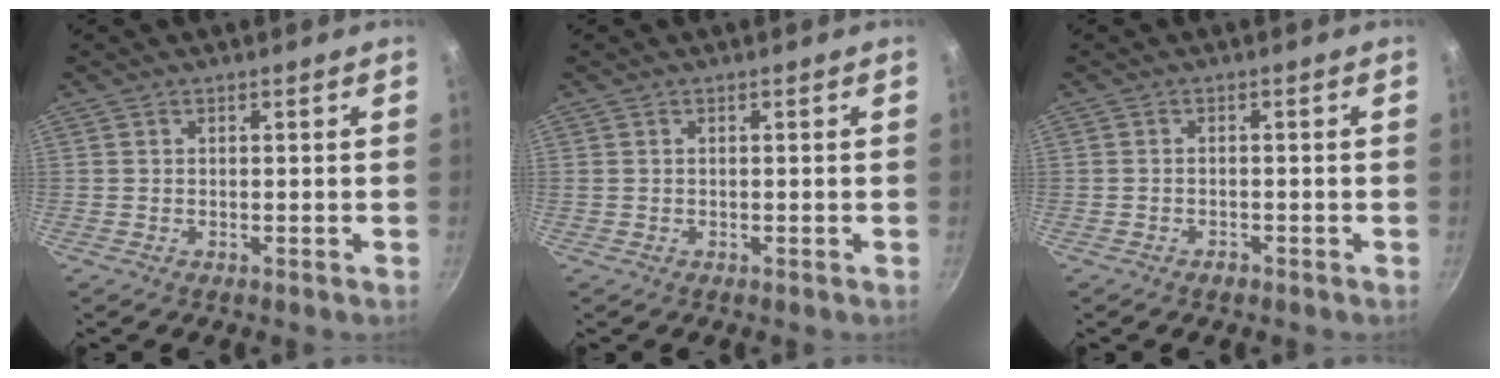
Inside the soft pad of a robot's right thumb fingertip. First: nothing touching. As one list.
[{"total": 0.0}, {"total": 1.3, "force": [-1.0, 0.6, 0.5], "torque": [-0.010, 0.010, -0.014]}]